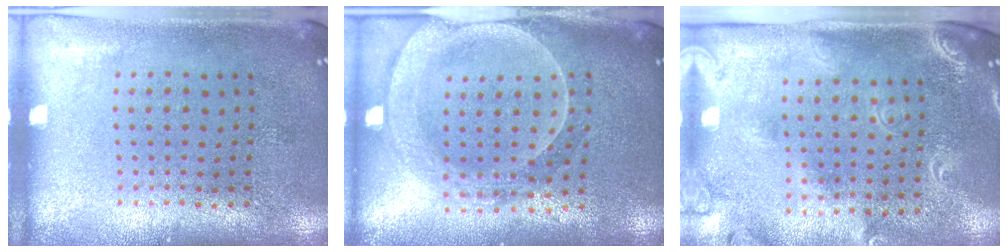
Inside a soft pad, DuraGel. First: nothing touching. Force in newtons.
{"total": 2.3, "press": 2.1, "slide": 1.0}
{"total": 2.4, "press": 1.8, "slide": 1.6}